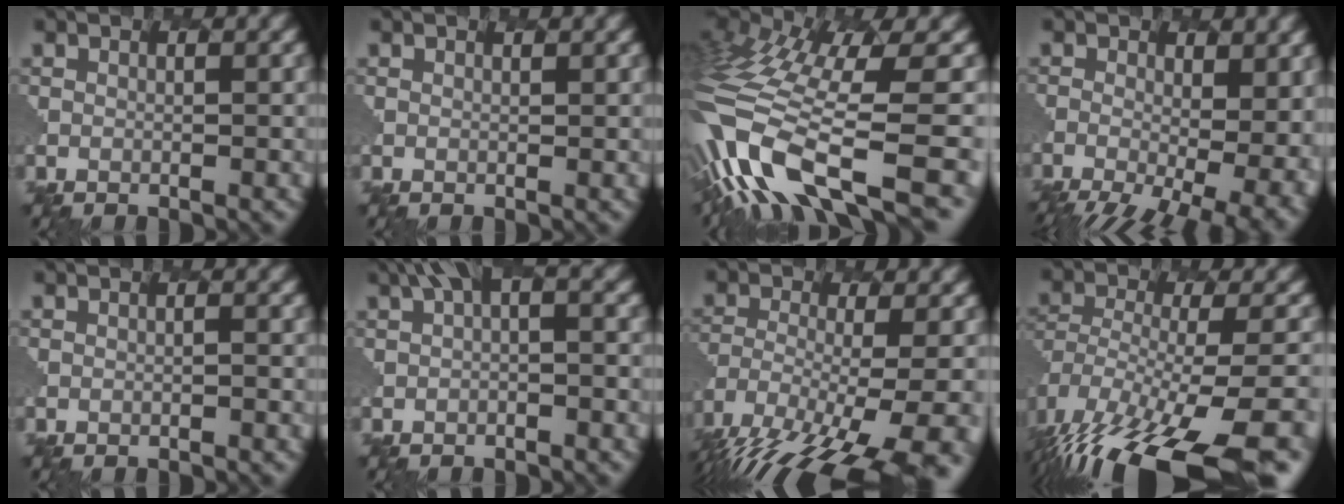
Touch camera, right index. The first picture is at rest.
{"total": 0.0}
{"total": 12.5, "force": [-5.1, 4.4, 10.5], "torque": [-0.244, 0.015, -0.084]}
{"total": 11.7, "force": [-4.4, 5.2, 9.5], "torque": [-0.132, -0.021, -0.040]}
{"total": 0.5, "force": [-0.3, 0.1, 0.4], "torque": [-0.006, 0.005, -0.004]}
{"total": 3.4, "force": [0.7, 0.8, 3.2], "torque": [-0.052, 0.018, 0.004]}
{"total": 13.9, "force": [-10.2, 3.8, 8.7], "torque": [-0.173, -0.024, -0.142]}
{"total": 14.7, "force": [-10.1, 5.2, 9.4], "torque": [-0.201, -0.029, -0.128]}